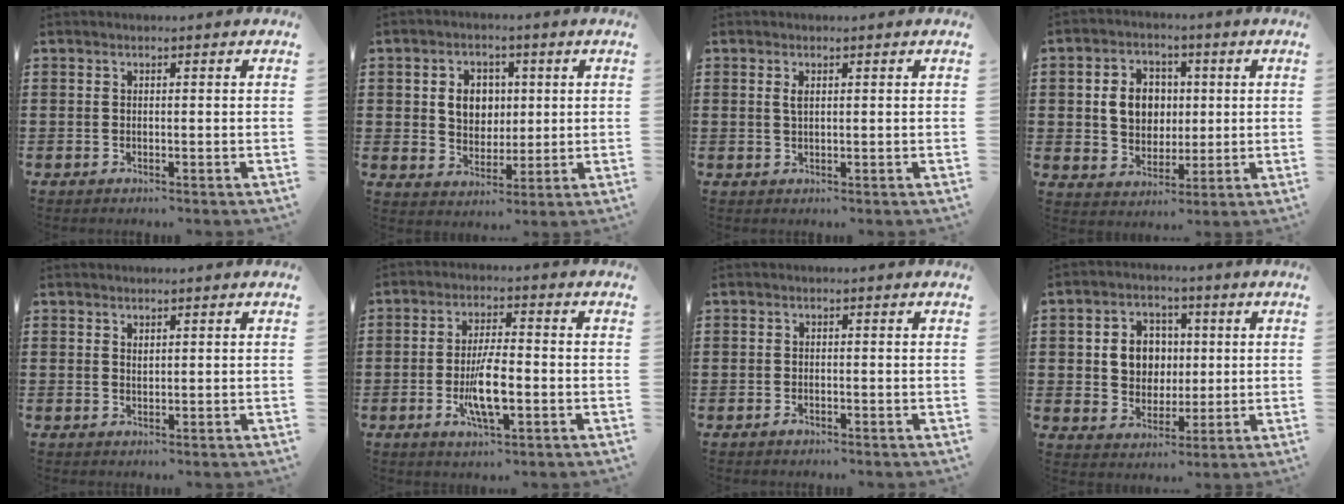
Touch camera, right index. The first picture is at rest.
{"total": 5.6, "force": [0.9, 4.7, 2.9], "torque": [-0.061, 0.007, 0.010]}
{"total": 1.3, "force": [0.4, 0.4, 1.1], "torque": [-0.024, 0.003, 0.006]}
{"total": 7.0, "force": [0.7, 5.9, 3.6], "torque": [-0.076, 0.013, 0.008]}
{"total": 0.8, "force": [0.6, 0.3, 0.2], "torque": [-0.006, 0.002, 0.012]}
{"total": 7.6, "force": [-1.9, 2.3, 7.0], "torque": [-0.141, -0.008, -0.036]}
{"total": 0.8, "force": [-0.6, 0.4, 0.5], "torque": [-0.010, -0.004, -0.010]}
{"total": 6.6, "force": [0.7, 5.8, 3.0], "torque": [-0.066, 0.012, 0.008]}